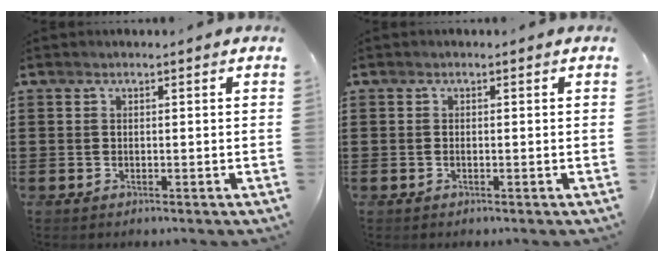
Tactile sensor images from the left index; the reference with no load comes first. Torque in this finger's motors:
{"motor_torque": [-0.14, -0.04, 0.02, -0.01]}